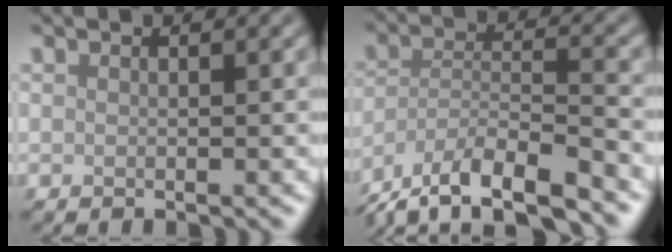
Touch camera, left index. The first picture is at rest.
{"total": 10.0, "force": [-8.5, 2.4, 4.7], "torque": [-0.074, -0.013, -0.144]}